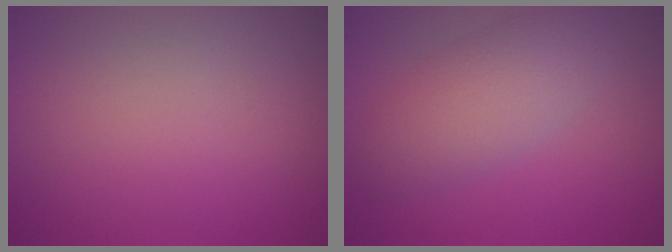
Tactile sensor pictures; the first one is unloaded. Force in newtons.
{"total": 4.4, "press": 4.4, "slide": 0.0}